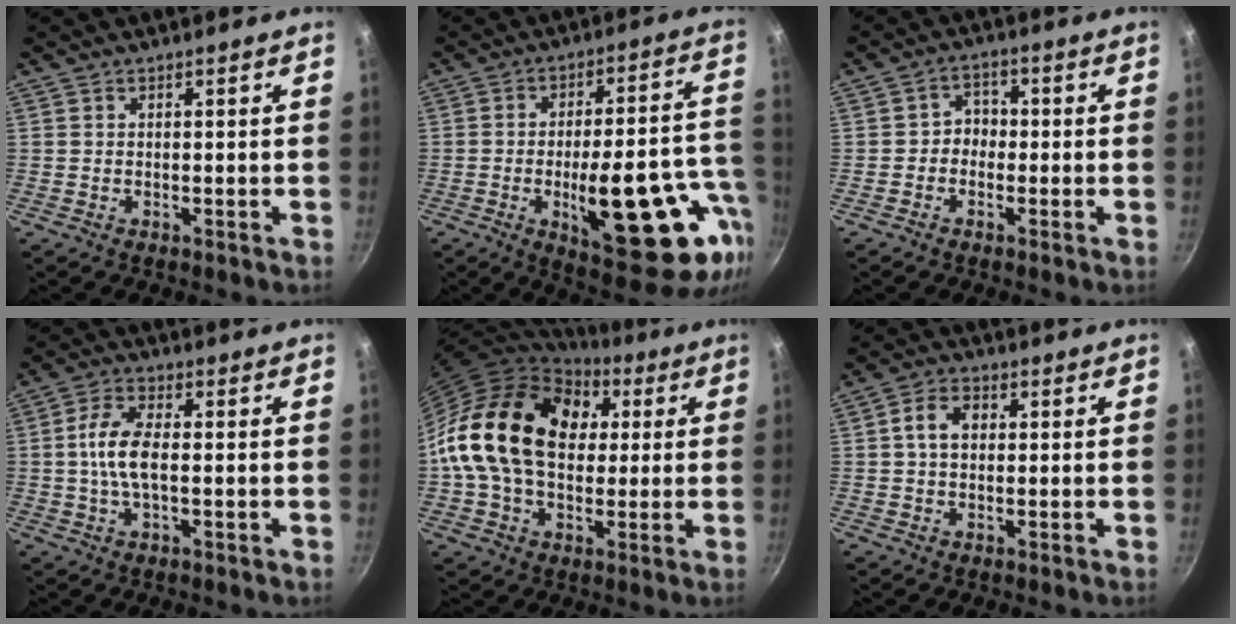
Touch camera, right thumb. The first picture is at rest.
{"total": 23.5, "force": [-7.2, 8.7, 20.7], "torque": [-0.249, 0.021, -0.089]}
{"total": 3.5, "force": [-1.0, 3.0, 1.5], "torque": [0.002, 0.016, -0.025]}
{"total": 7.8, "force": [-0.1, 3.5, 7.0], "torque": [-0.142, 0.015, -0.012]}
{"total": 23.3, "force": [3.6, 16.4, 16.2], "torque": [-0.266, 0.028, 0.052]}
{"total": 5.2, "force": [0.6, 3.8, 3.5], "torque": [-0.047, 0.012, 0.002]}